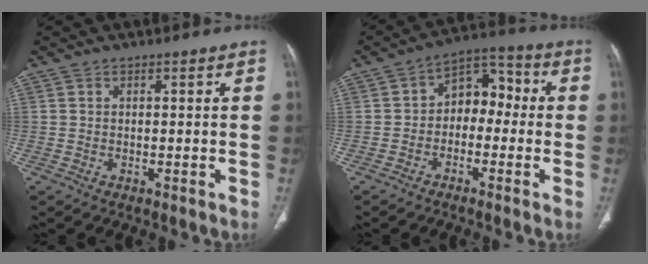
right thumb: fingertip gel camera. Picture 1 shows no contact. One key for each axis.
{"total": 8.6, "fx": -0.8, "fy": 6.1, "fz": 6.0, "tx": -0.051, "ty": 0.042, "tz": -0.032}